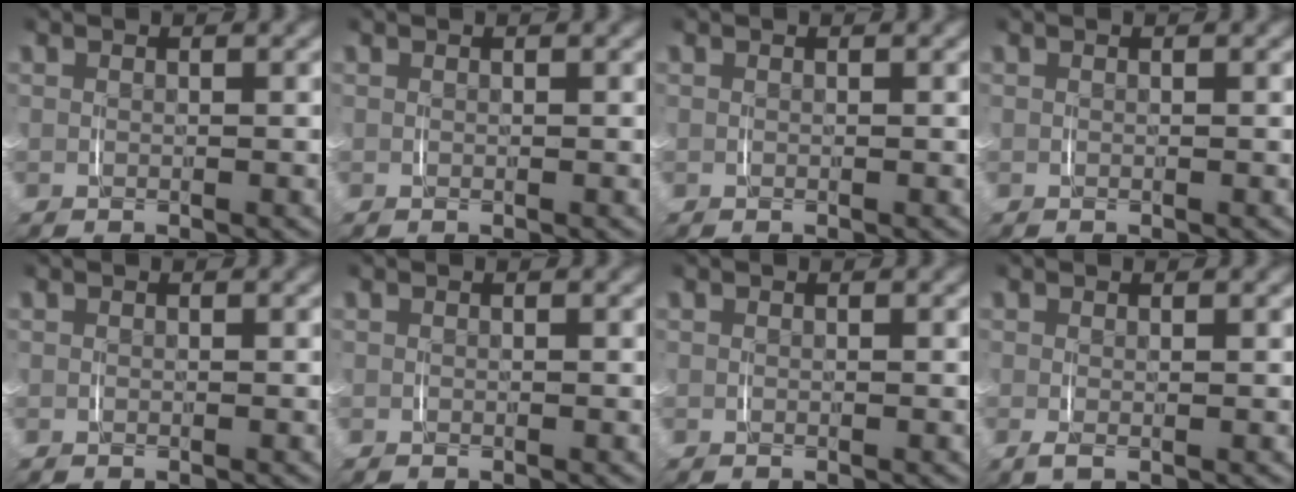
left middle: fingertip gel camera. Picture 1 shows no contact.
{"total": 0.0}
{"total": 0.0}
{"total": 0.0}
{"total": 0.0}
{"total": 0.0}
{"total": 0.0}
{"total": 0.6, "force": [-0.1, -0.2, 0.6], "torque": [-0.008, -0.003, -0.002]}